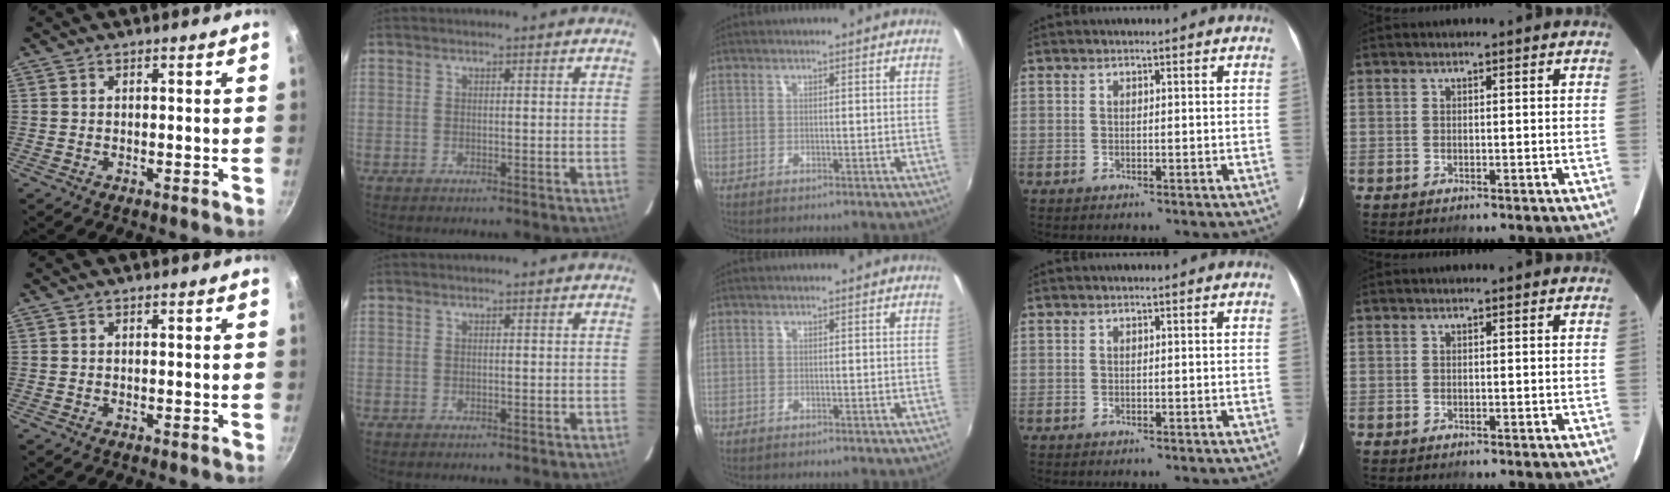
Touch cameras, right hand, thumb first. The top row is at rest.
{}